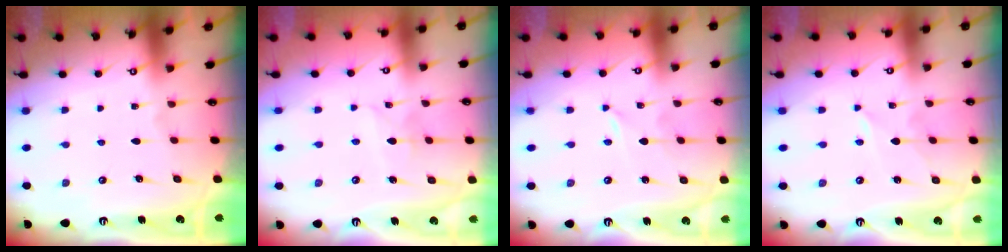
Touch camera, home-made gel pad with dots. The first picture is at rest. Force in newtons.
{"total": 3.2, "press": 3.1, "slide": 0.2}
{"total": 0.0}
{"total": 2.4, "press": 2.4, "slide": 0.3}